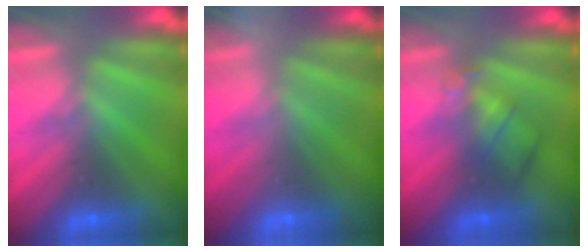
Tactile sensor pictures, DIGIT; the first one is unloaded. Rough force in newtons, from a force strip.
{"total": 2.1}
{"total": 2.4}